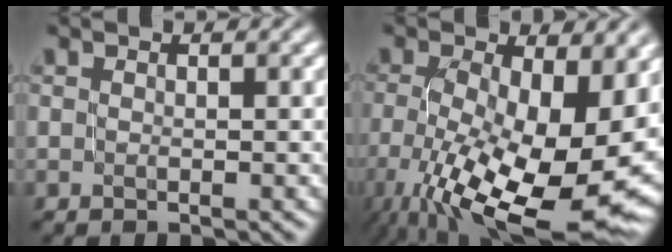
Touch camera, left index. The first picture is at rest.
{"total": 16.8, "force": [-5.2, 7.4, 14.1], "torque": [-0.226, -0.023, -0.070]}